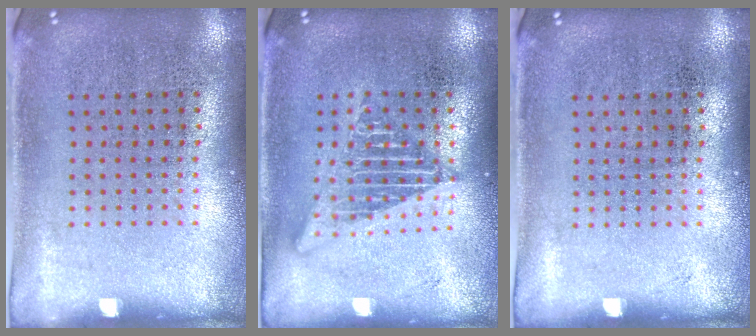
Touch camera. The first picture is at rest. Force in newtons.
{"total": 2.0, "press": 2.0, "slide": 0.2}
{"total": 0.0}